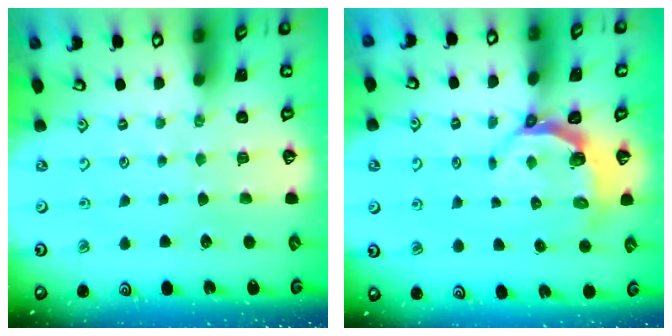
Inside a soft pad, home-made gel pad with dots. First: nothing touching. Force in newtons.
{"total": 4.4, "press": 3.1, "slide": 3.2}